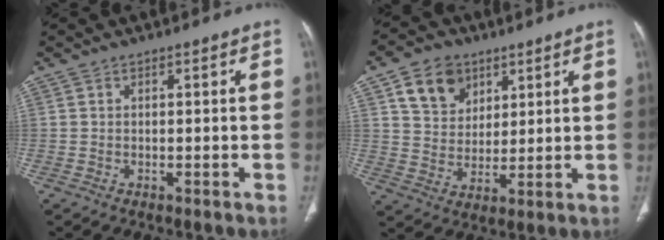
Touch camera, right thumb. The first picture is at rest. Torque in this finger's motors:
{"motor_torque": [0.07, 0.16, 0.32, -0.29, 0.05]}